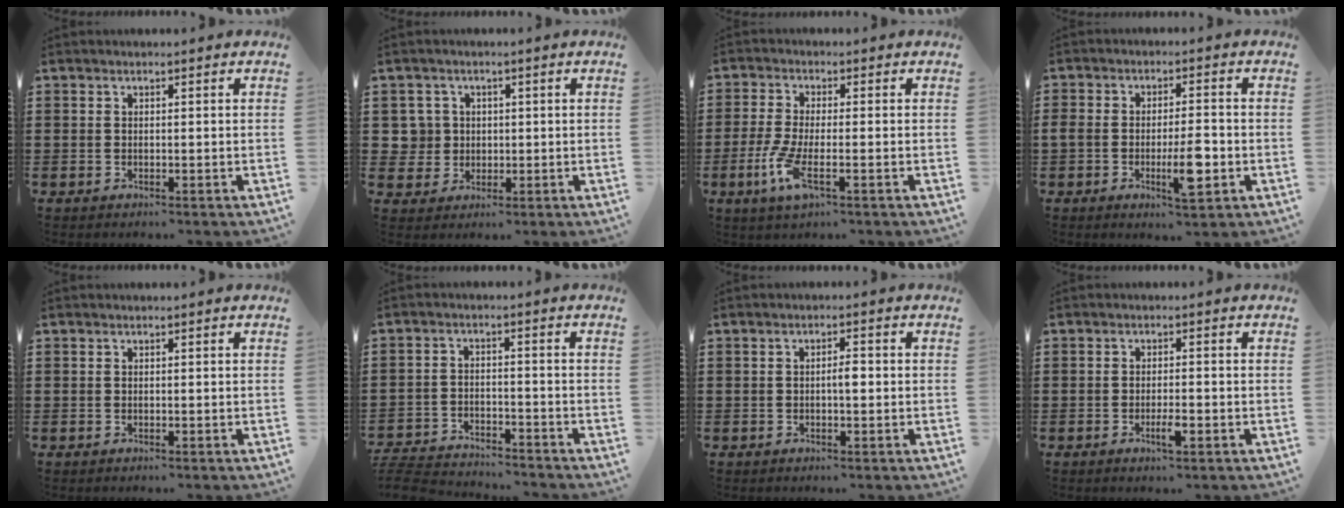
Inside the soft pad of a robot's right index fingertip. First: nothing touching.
{"total": 4.0, "force": [0.4, 3.9, 0.7], "torque": [-0.033, 0.013, 0.007]}
{"total": 5.7, "force": [-2.4, 1.5, 5.0], "torque": [-0.117, -0.014, -0.048]}
{"total": 7.2, "force": [-2.2, 2.3, 6.5], "torque": [-0.126, -0.006, -0.040]}
{"total": 0.0}
{"total": 4.6, "force": [-4.6, 0.4, 0.5], "torque": [-0.023, -0.001, -0.099]}
{"total": 2.0, "force": [-0.2, 0.6, 1.9], "torque": [-0.036, 0.004, -0.004]}
{"total": 2.8, "force": [-1.2, 0.6, 2.4], "torque": [-0.048, -0.003, -0.024]}